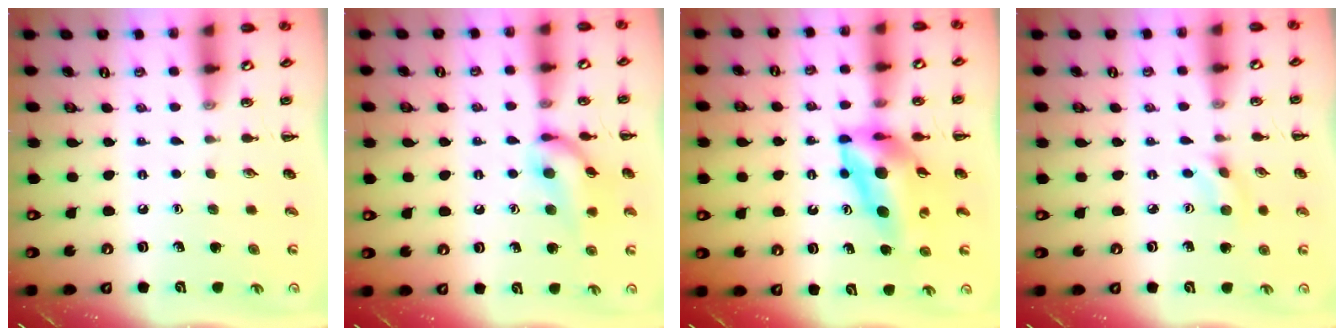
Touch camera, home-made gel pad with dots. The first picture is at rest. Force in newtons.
{"total": 14.0, "press": 13.9, "slide": 1.2}
{"total": 11.7, "press": 11.0, "slide": 3.8}
{"total": 2.8, "press": 2.6, "slide": 1.0}